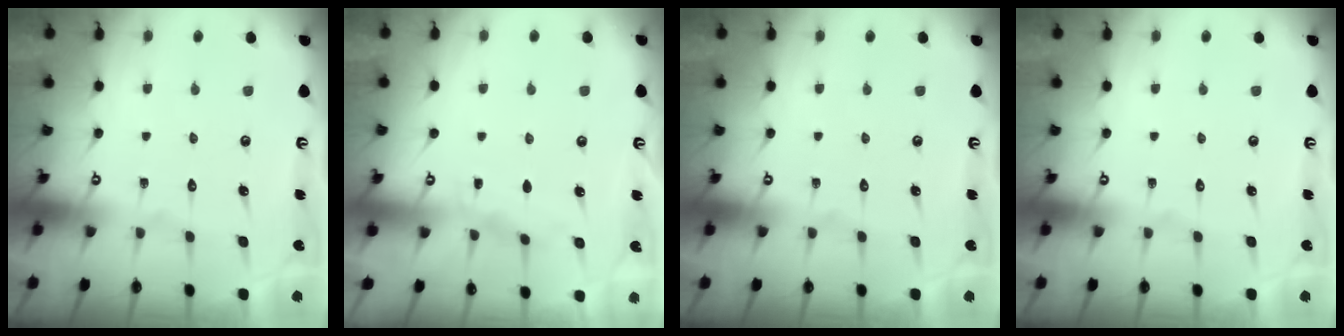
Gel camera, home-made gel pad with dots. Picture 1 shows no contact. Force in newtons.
{"total": 4.5, "press": 4.5, "slide": 0.5}
{"total": 0.0}
{"total": 0.0}